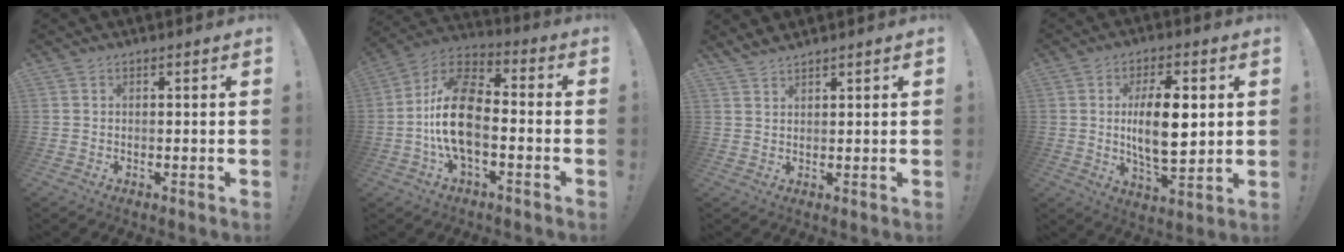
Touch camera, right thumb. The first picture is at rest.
{"total": 16.8, "force": [-3.3, 9.1, 13.6], "torque": [-0.261, 0.030, -0.053]}
{"total": 2.3, "force": [2.3, -0.1, 0.4], "torque": [-0.013, -0.013, 0.043]}
{"total": 13.9, "force": [1.7, 5.7, 12.5], "torque": [-0.216, -0.009, 0.020]}